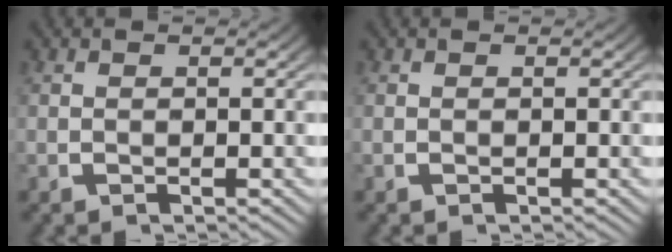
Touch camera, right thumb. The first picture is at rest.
{"total": 0.0}